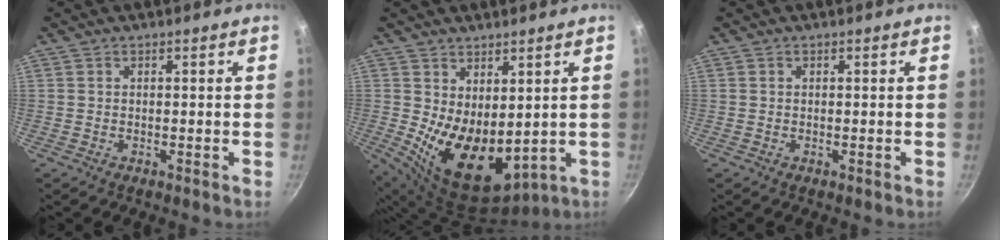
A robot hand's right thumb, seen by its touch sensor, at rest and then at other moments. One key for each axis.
{"total": 12.7, "fx": 1.6, "fy": 7.5, "fz": 10.1, "tx": -0.137, "ty": -0.046, "tz": 0.054}
{"total": 0.0}